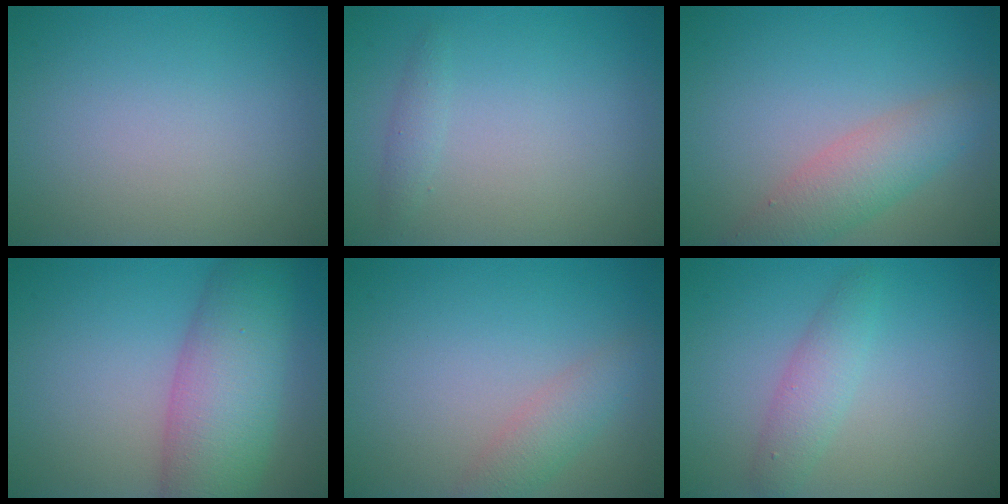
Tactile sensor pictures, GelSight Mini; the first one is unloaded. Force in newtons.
{"total": 1.0, "press": 1.0, "slide": 0.0}
{"total": 3.1, "press": 3.1, "slide": 0.3}
{"total": 8.7, "press": 8.7, "slide": 0.2}
{"total": 2.3, "press": 2.3, "slide": 0.0}
{"total": 2.4, "press": 2.4, "slide": 0.1}